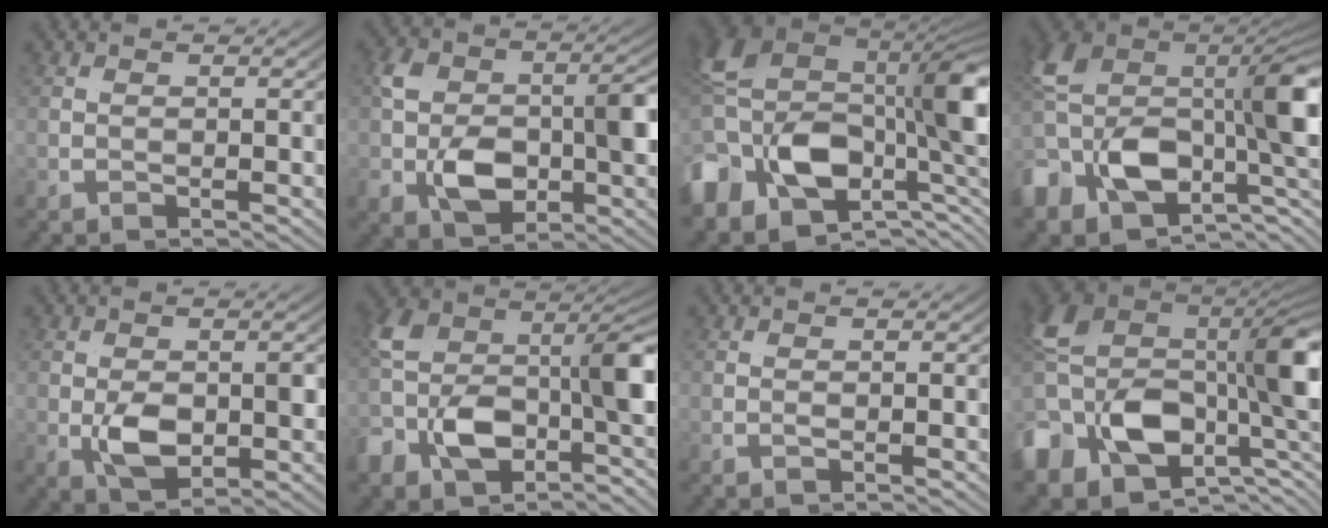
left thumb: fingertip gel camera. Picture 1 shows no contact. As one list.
[{"total": 7.9, "force": [-0.4, 5.3, 5.9], "torque": [-0.114, -0.015, 0.000]}, {"total": 19.8, "force": [-0.8, 11.4, 16.2], "torque": [-0.336, -0.026, 0.009]}, {"total": 15.8, "force": [-1.5, 8.5, 13.2], "torque": [-0.282, -0.010, -0.009]}, {"total": 4.8, "force": [-0.3, 2.9, 3.9], "torque": [-0.082, -0.012, 0.002]}, {"total": 9.7, "force": [-3.2, 5.6, 7.2], "torque": [-0.161, -0.011, -0.034]}, {"total": 0.5, "force": [0.3, -0.2, 0.4], "torque": [-0.003, 0.004, 0.003]}, {"total": 17.8, "force": [-1.8, 9.6, 14.8], "torque": [-0.313, -0.013, -0.009]}]